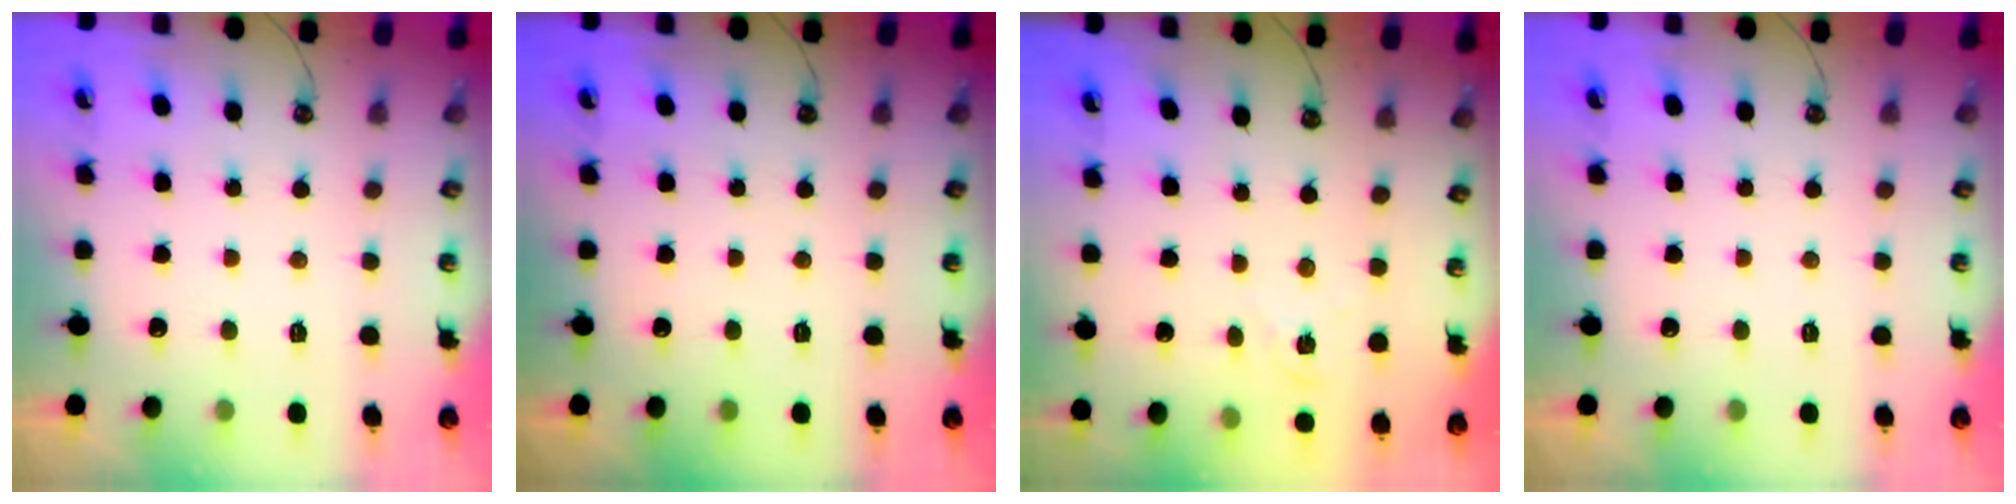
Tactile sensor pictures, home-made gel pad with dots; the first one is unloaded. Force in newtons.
{"total": 0.0}
{"total": 2.2, "press": 2.2, "slide": 0.3}
{"total": 0.0}